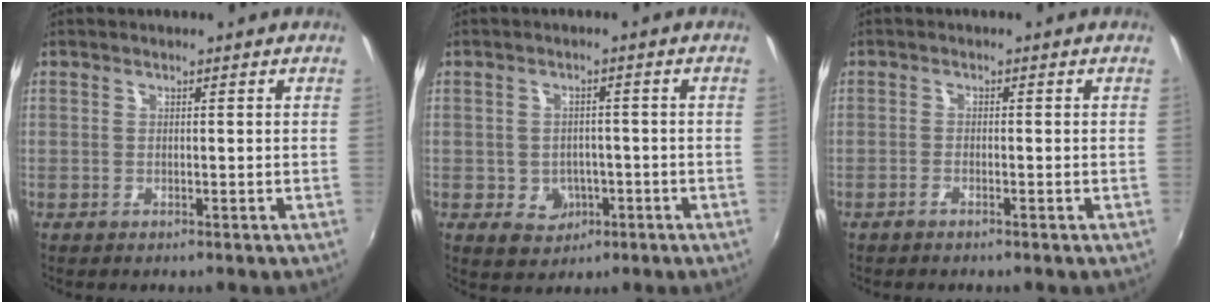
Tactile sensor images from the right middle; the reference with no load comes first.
{"total": 5.2, "force": [-1.7, 4.5, 1.8], "torque": [-0.043, 0.004, -0.012]}
{"total": 1.0, "force": [-0.9, 0.0, 0.5], "torque": [-0.016, 0.000, -0.021]}